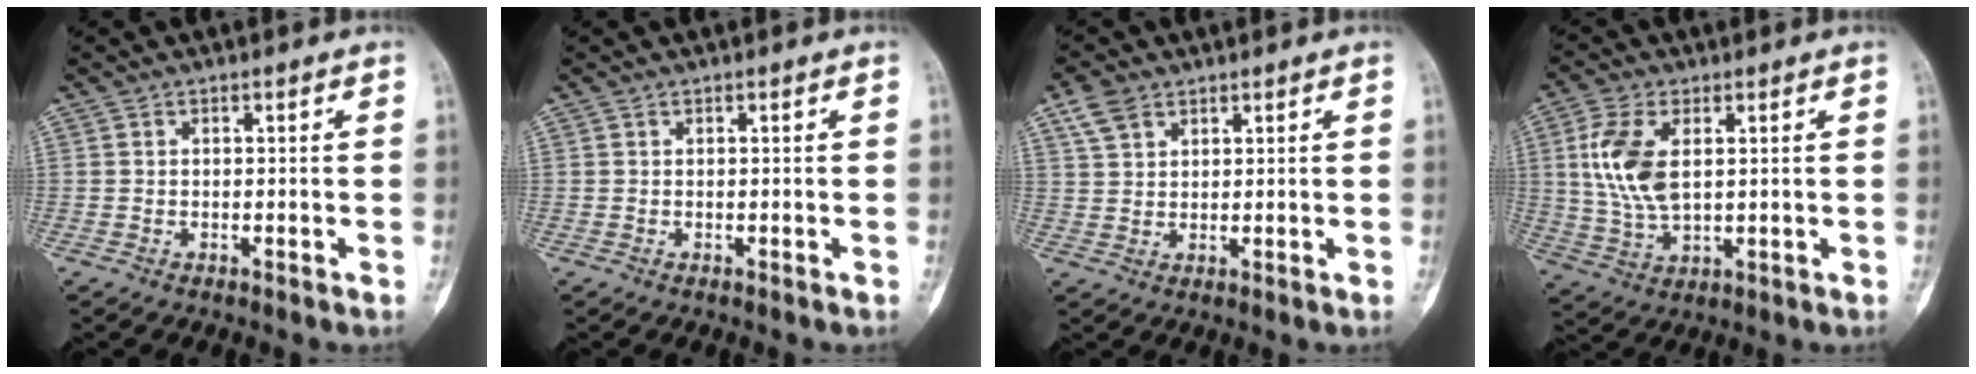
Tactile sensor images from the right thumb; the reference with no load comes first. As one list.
[{"total": 0.0}, {"total": 4.9, "force": [3.0, 3.0, 2.4], "torque": [-0.039, -0.004, 0.063]}, {"total": 10.8, "force": [2.4, 5.8, 8.8], "torque": [-0.188, -0.007, 0.051]}]